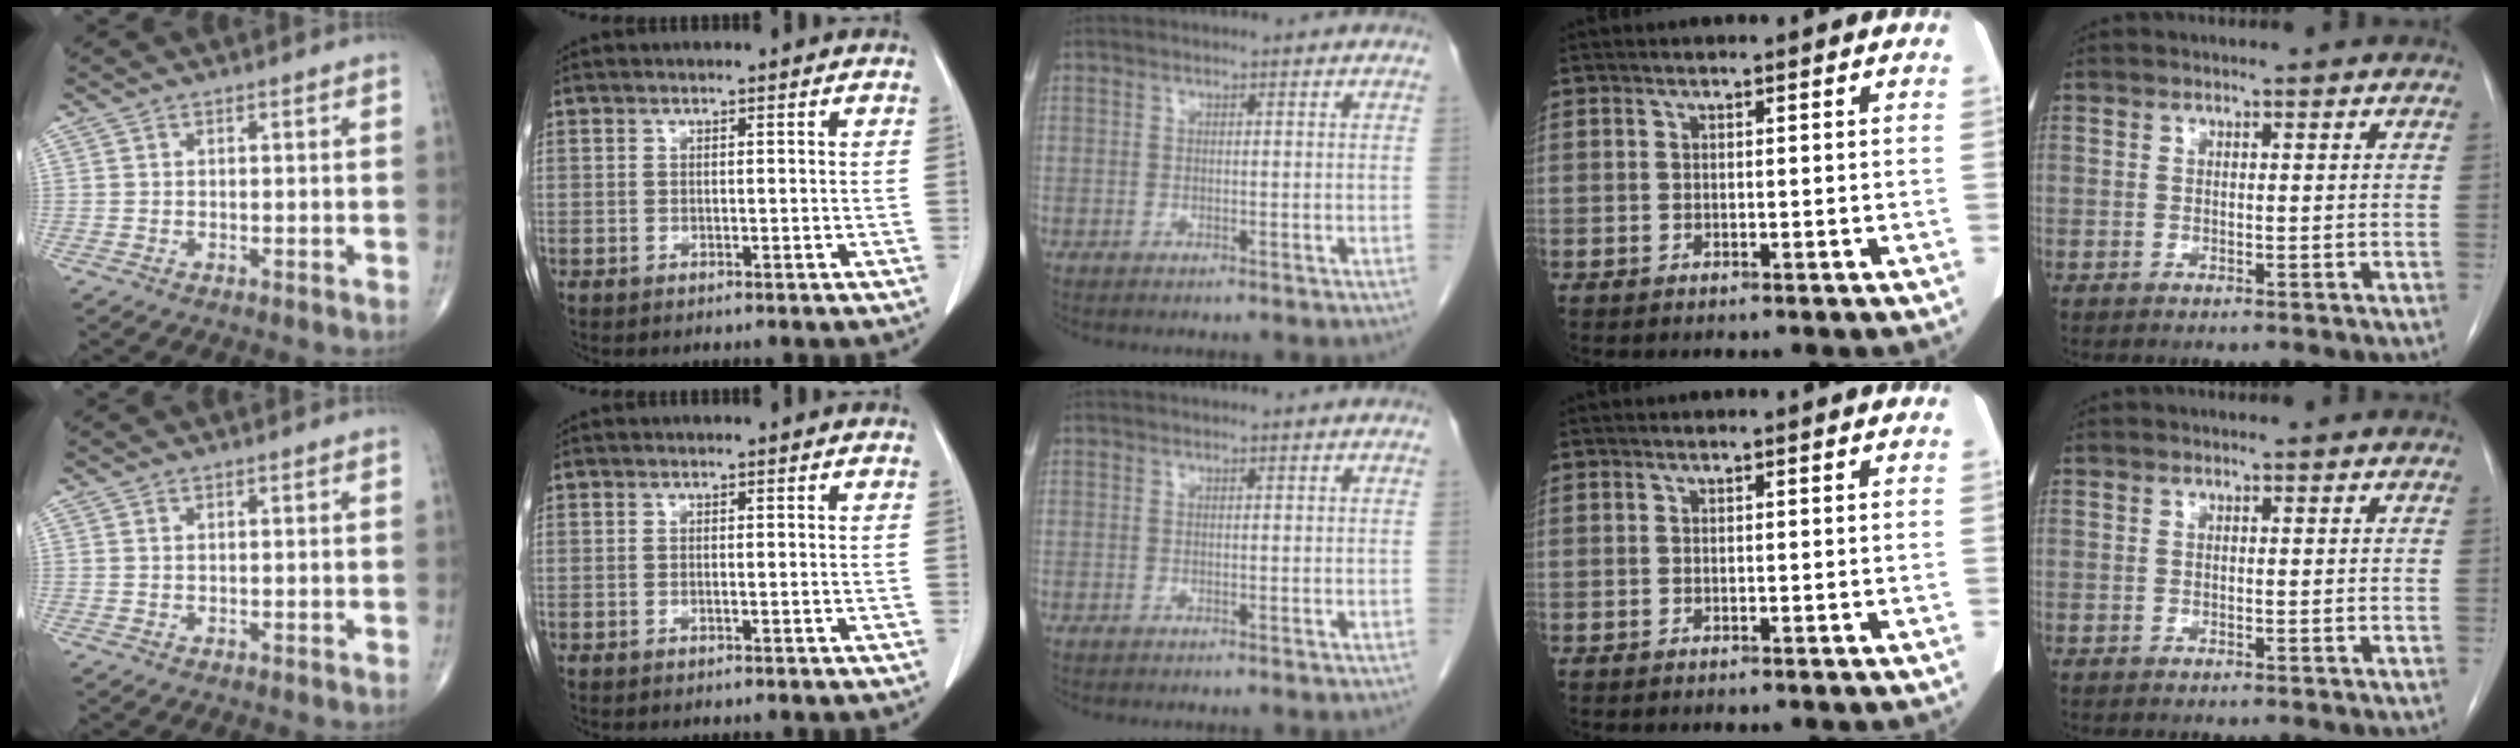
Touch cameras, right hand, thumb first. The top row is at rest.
{}